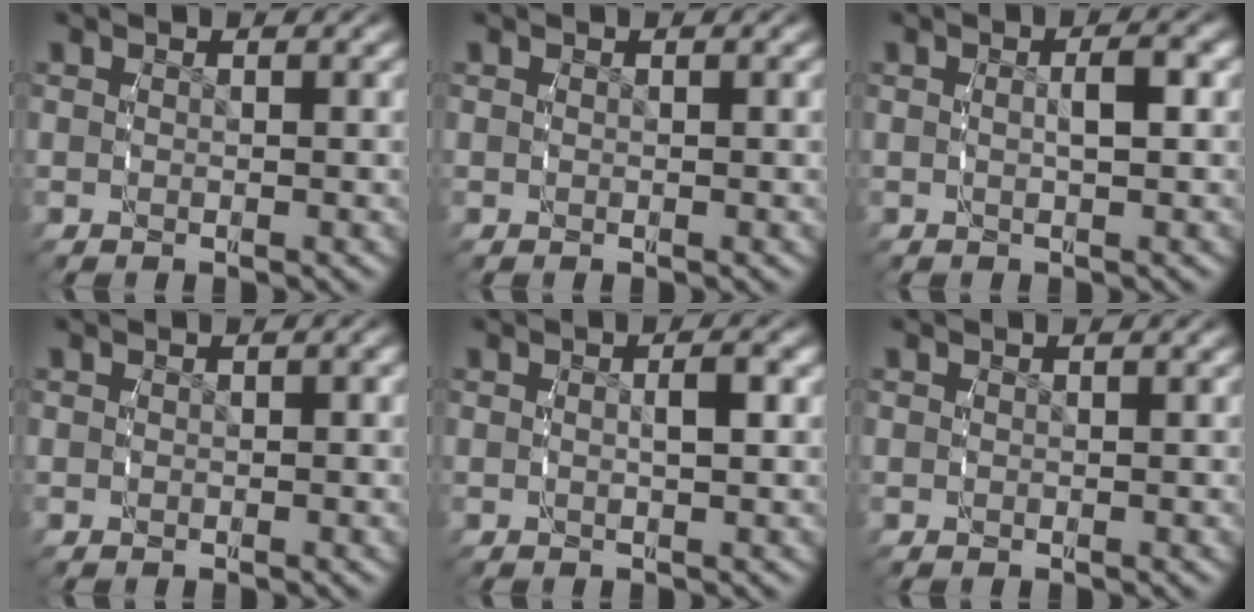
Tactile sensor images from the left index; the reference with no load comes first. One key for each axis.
{"total": 0.0}
{"total": 1.8, "fx": -0.1, "fy": 0.1, "fz": 1.8, "tx": -0.029, "ty": 0.001, "tz": -0.001}
{"total": 0.0}
{"total": 1.3, "fx": -0.2, "fy": 0.0, "fz": 1.3, "tx": -0.024, "ty": -0.003, "tz": -0.001}
{"total": 0.0}